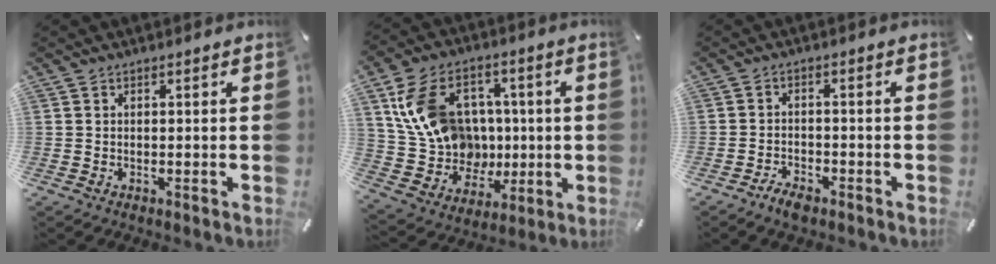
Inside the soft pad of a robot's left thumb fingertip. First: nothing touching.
{"total": 17.5, "force": [3.9, 14.7, 8.5], "torque": [-0.174, -0.005, 0.089]}
{"total": 3.2, "force": [-2.6, 1.4, 1.1], "torque": [-0.026, 0.013, -0.053]}